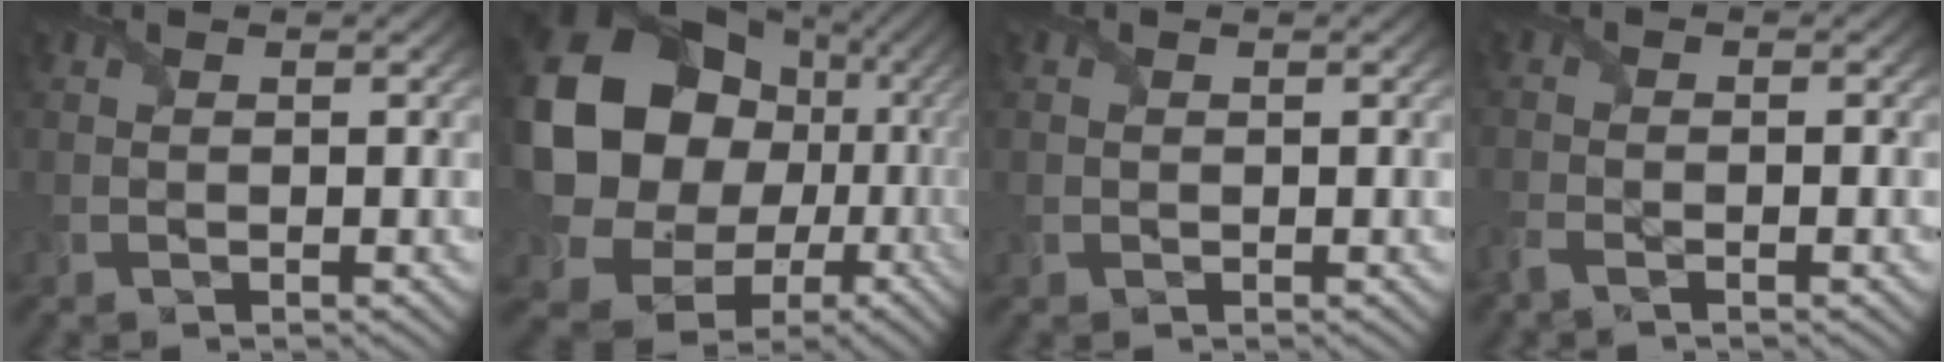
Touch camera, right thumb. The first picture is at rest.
{"total": 21.1, "force": [3.0, 18.4, 9.9], "torque": [-0.263, -0.040, 0.086]}
{"total": 0.0}
{"total": 2.4, "force": [-1.8, -0.1, 1.7], "torque": [-0.041, -0.005, -0.041]}